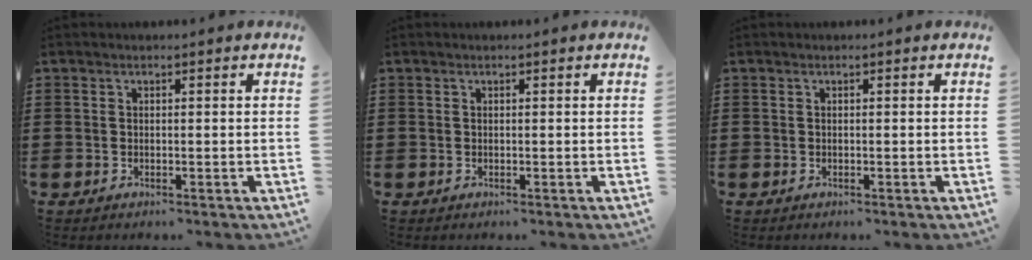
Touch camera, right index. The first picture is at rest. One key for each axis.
{"total": 0.0}
{"total": 0.0}